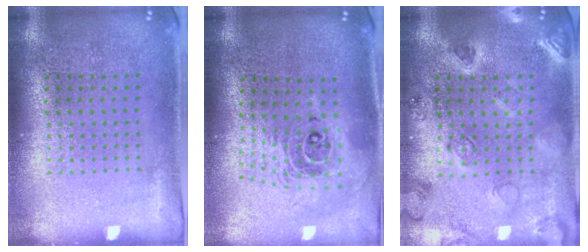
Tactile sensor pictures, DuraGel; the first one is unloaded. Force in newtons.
{"total": 2.1, "press": 1.6, "slide": 1.4}
{"total": 0.8, "press": 0.7, "slide": 0.3}